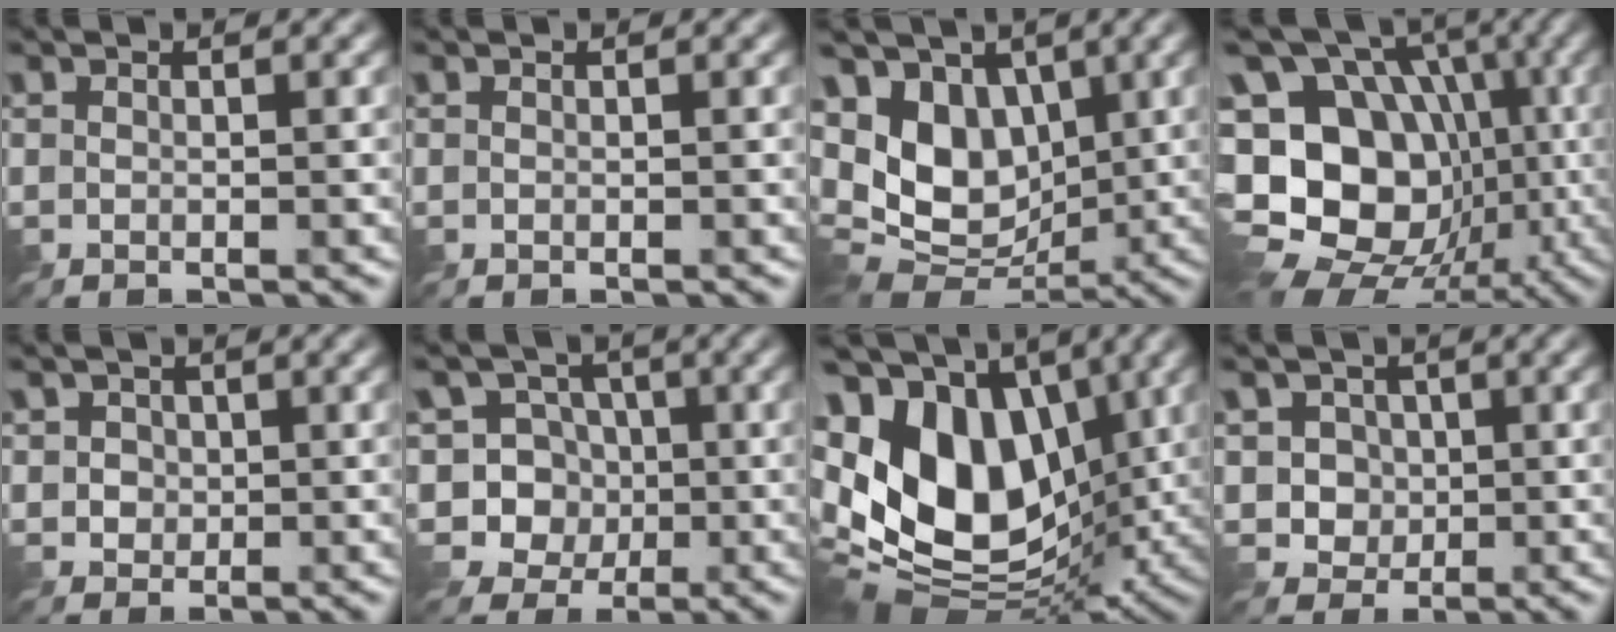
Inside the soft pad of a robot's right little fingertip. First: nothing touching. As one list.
[{"total": 0.0}, {"total": 9.6, "force": [1.8, 6.9, 6.4], "torque": [-0.137, 0.004, 0.024]}, {"total": 20.4, "force": [-5.5, 15.7, 11.7], "torque": [-0.224, 0.001, -0.102]}, {"total": 2.6, "force": [0.6, 2.4, 0.9], "torque": [-0.039, -0.001, 0.022]}, {"total": 8.9, "force": [0.2, 8.3, 3.4], "torque": [-0.092, 0.039, -0.027]}, {"total": 17.3, "force": [0.8, 11.4, 13.0], "torque": [-0.283, 0.002, 0.014]}, {"total": 3.1, "force": [0.1, 3.0, 1.0], "torque": [-0.032, -0.005, 0.009]}]